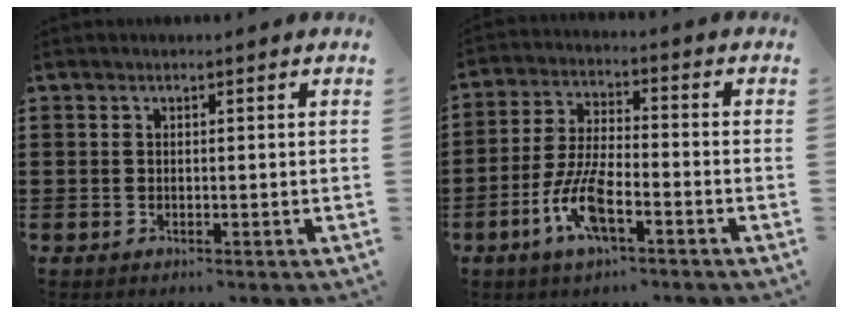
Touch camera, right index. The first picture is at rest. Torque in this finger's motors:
{"motor_torque": [2.14, 0.00, 0.83, 0.21]}